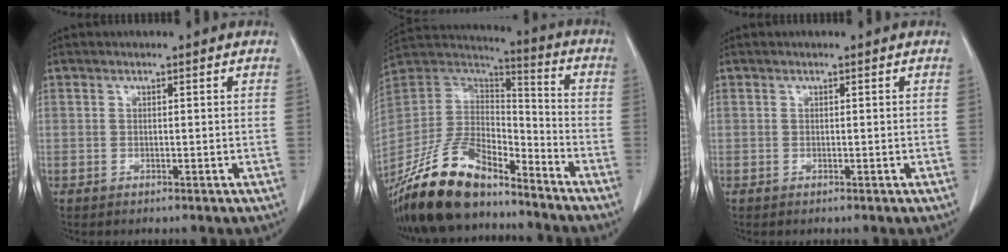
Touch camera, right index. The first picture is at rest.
{"total": 20.1, "force": [-16.0, 6.8, 10.1], "torque": [-0.214, 0.004, -0.300]}
{"total": 0.0}